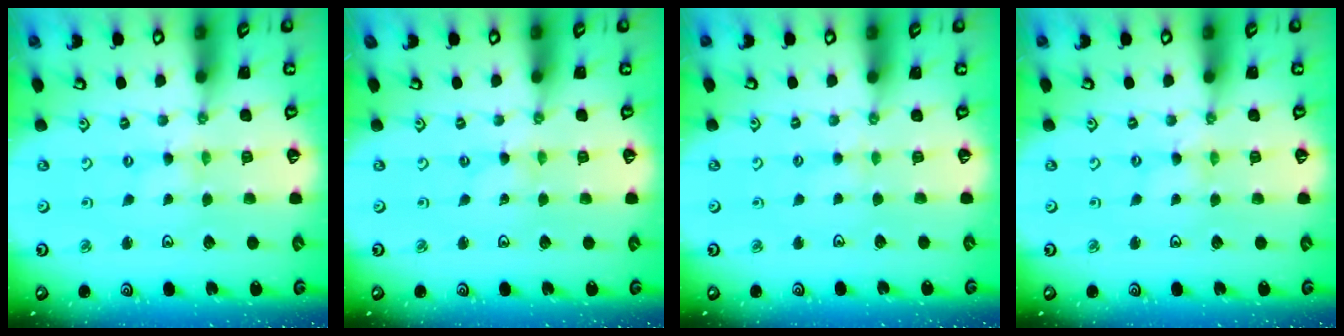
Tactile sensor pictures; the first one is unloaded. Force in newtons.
{"total": 0.0}
{"total": 1.5, "press": 1.5, "slide": 0.3}
{"total": 0.6, "press": 0.6, "slide": 0.1}